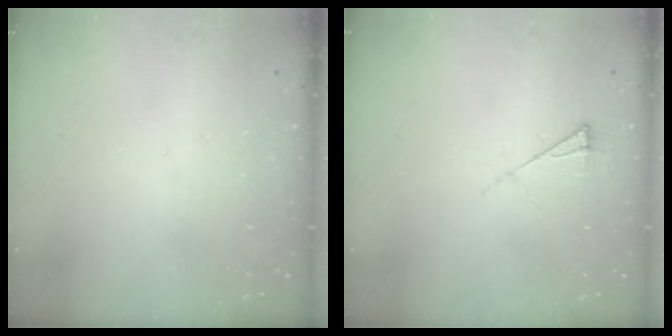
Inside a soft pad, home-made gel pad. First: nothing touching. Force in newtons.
{"total": 4.8, "press": 4.8, "slide": 0.7}